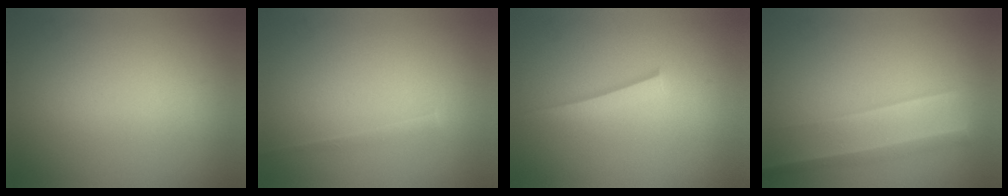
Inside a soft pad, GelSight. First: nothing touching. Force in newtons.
{"total": 1.7}
{"total": 1.1}
{"total": 2.1}